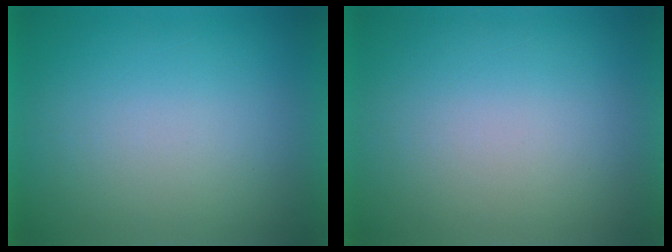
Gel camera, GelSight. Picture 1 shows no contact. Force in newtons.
{"total": 0.0}